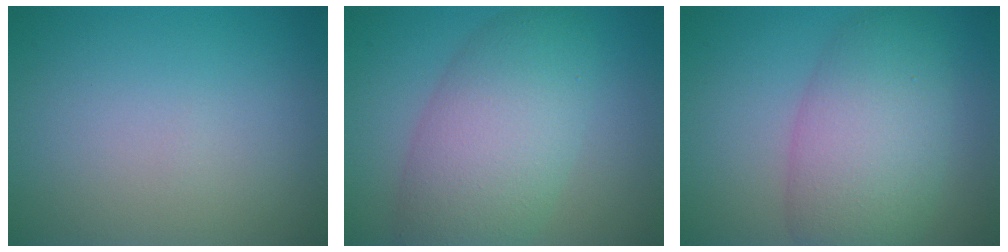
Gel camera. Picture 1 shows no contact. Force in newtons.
{"total": 7.8, "press": 7.8, "slide": 0.4}
{"total": 7.4, "press": 7.4, "slide": 0.3}